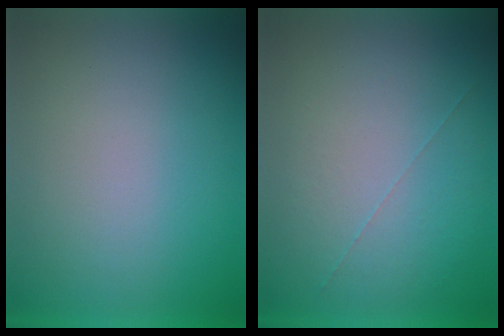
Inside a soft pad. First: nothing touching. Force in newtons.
{"total": 1.0}